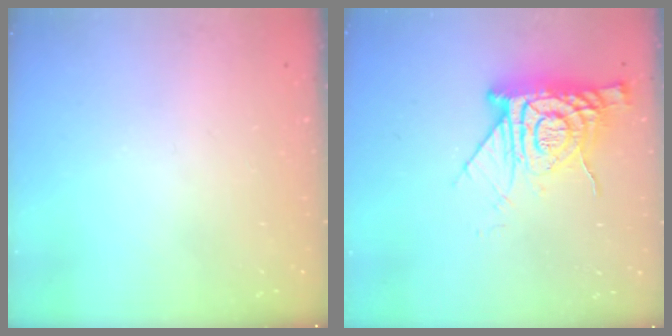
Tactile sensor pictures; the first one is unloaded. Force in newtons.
{"total": 15.5, "press": 15.4, "slide": 1.2}